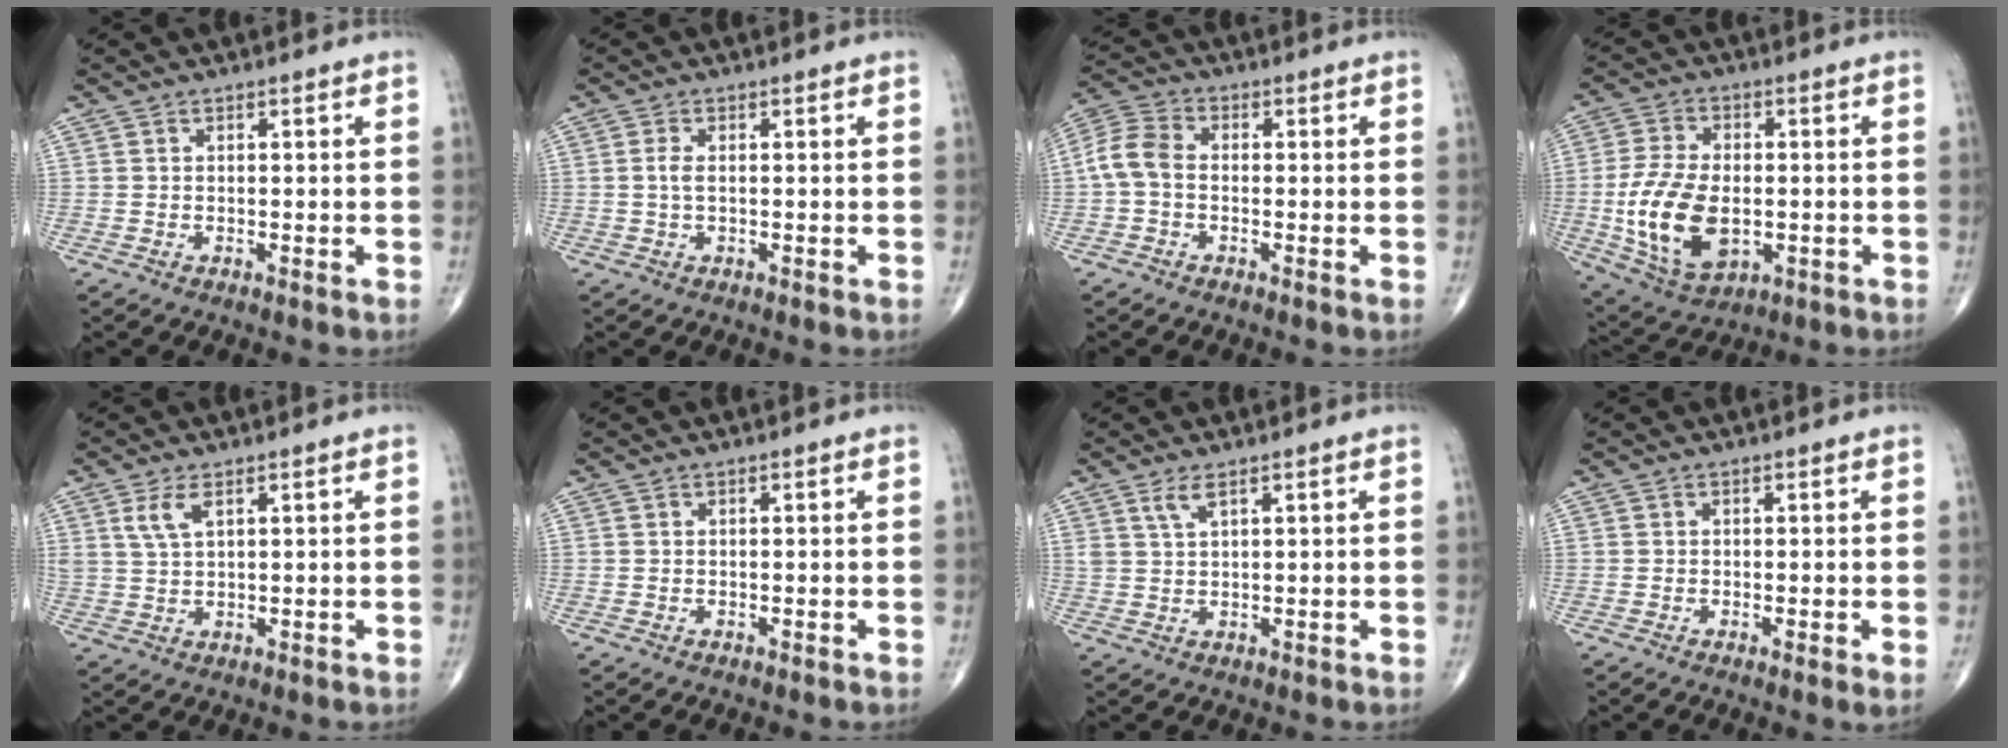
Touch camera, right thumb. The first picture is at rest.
{"total": 1.9, "force": [0.1, 0.8, 1.7], "torque": [-0.042, 0.003, 0.001]}
{"total": 6.4, "force": [-0.6, 4.3, 4.6], "torque": [-0.092, 0.017, -0.025]}
{"total": 15.0, "force": [-2.2, 8.7, 12.1], "torque": [-0.229, -0.005, -0.028]}
{"total": 4.2, "force": [2.0, 1.8, 3.2], "torque": [-0.067, -0.003, 0.047]}
{"total": 0.0}
{"total": 2.8, "force": [1.9, 0.7, 2.0], "torque": [-0.046, -0.008, 0.043]}
{"total": 1.4, "force": [-0.2, 0.1, 1.4], "torque": [-0.032, -0.006, -0.005]}